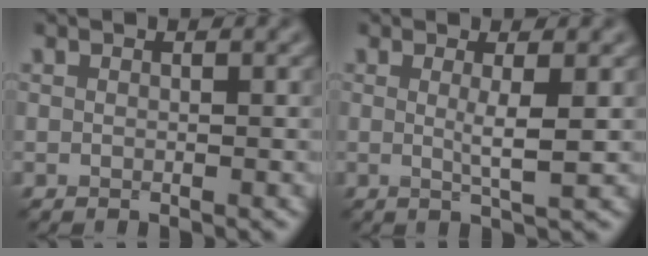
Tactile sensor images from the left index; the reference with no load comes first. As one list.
[{"total": 2.4, "force": [0.3, 0.3, 2.4], "torque": [-0.041, -0.006, 0.001]}]